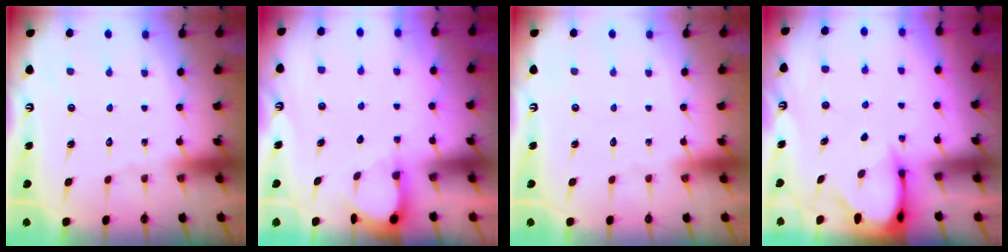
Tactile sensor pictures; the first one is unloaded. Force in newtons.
{"total": 3.2, "press": 3.2, "slide": 0.3}
{"total": 0.0}
{"total": 3.5, "press": 3.4, "slide": 0.3}